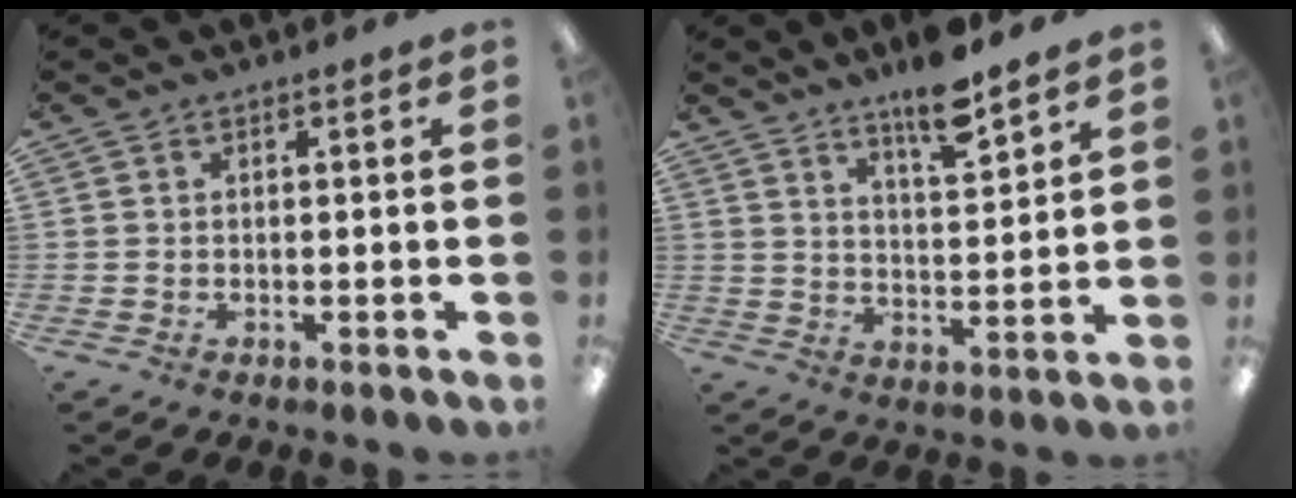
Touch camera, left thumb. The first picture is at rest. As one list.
[{"total": 9.8, "force": [7.8, 2.2, 5.5], "torque": [-0.080, -0.051, 0.131]}]